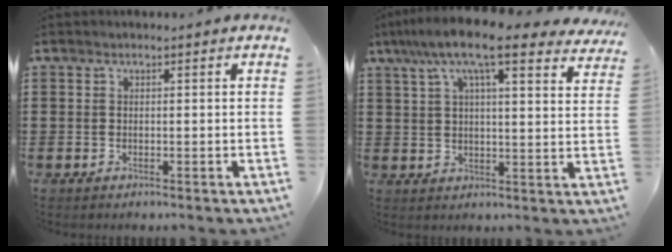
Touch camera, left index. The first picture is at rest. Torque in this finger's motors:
{"motor_torque": [2.14, 0.00, 1.05, 0.21]}